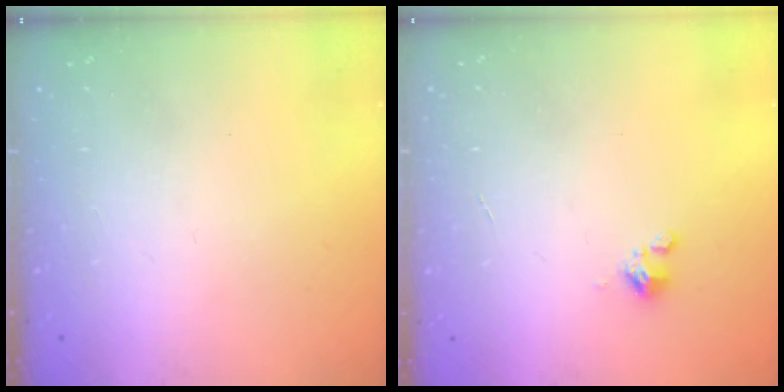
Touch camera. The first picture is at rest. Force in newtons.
{"total": 0.9, "press": 0.9, "slide": 0.2}